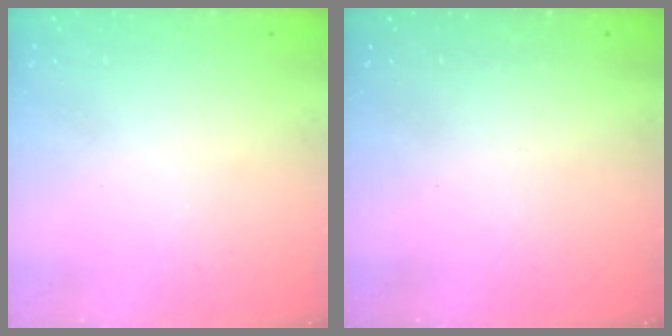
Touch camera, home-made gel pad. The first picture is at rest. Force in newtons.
{"total": 0.0}